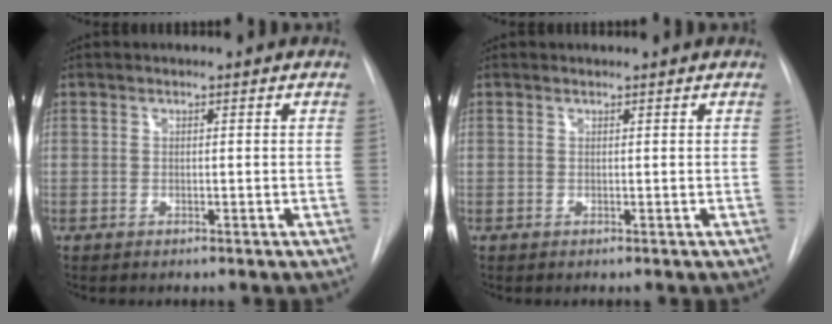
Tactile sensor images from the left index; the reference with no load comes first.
{"total": 0.0}